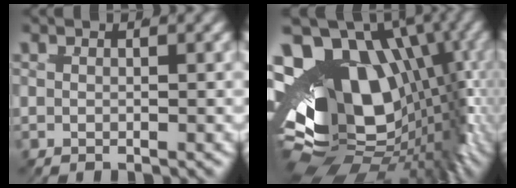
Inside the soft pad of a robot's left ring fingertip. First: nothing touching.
{"total": 24.9, "force": [-2.4, 16.6, 18.4], "torque": [-0.301, -0.039, -0.031]}